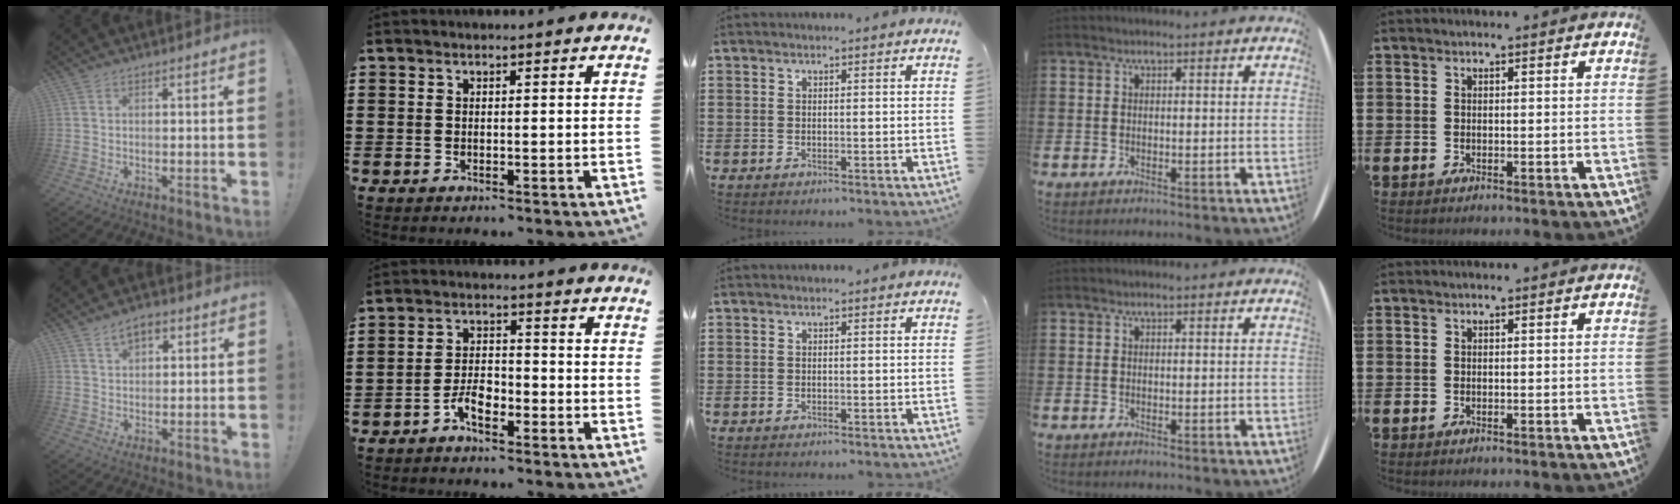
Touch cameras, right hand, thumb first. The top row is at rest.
{"thumb": {"total": 4.9, "force": [2.6, 2.9, 3.0], "torque": [-0.046, -0.004, 0.046]}, "index": {"total": 4.4, "force": [-2.6, 2.0, 2.9], "torque": [-0.072, 0.001, -0.056]}}